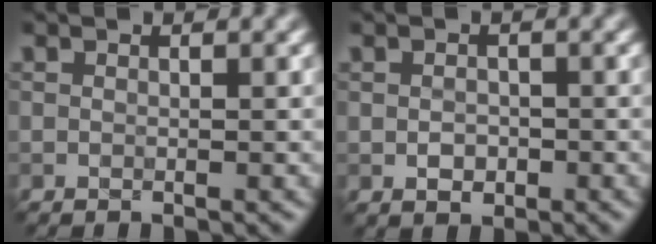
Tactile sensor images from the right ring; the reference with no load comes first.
{"total": 1.3, "force": [-0.3, 1.1, 0.6], "torque": [-0.010, 0.000, -0.009]}